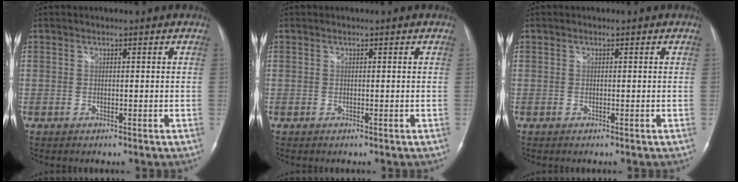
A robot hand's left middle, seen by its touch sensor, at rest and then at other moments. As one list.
[{"total": 0.0}, {"total": 0.0}]